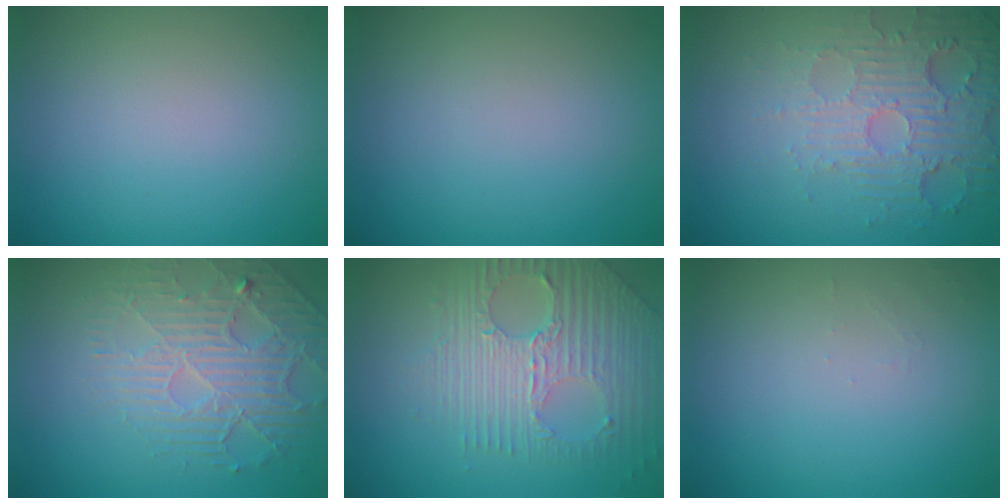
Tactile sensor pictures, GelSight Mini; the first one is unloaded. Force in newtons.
{"total": 0.0}
{"total": 5.7, "press": 3.6, "slide": 4.4}
{"total": 3.8, "press": 3.4, "slide": 1.6}
{"total": 7.1, "press": 4.6, "slide": 5.4}
{"total": 0.7, "press": 0.7, "slide": 0.1}